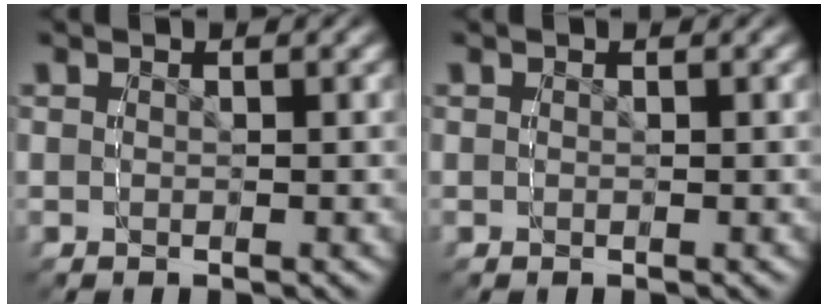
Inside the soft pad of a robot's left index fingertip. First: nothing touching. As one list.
[{"total": 0.0}]